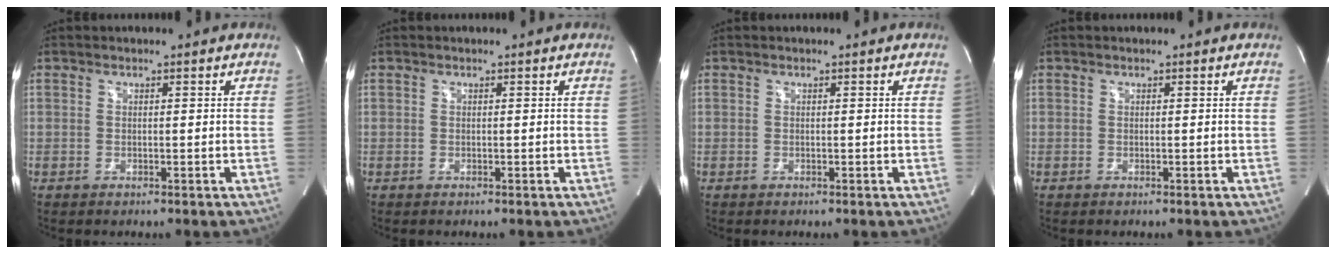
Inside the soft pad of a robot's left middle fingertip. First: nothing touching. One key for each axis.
{"total": 0.0}
{"total": 0.0}
{"total": 0.0}